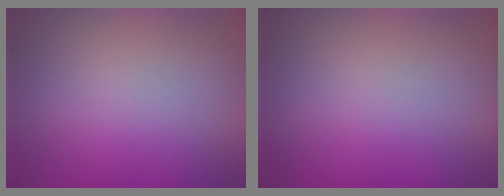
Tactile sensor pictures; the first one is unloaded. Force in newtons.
{"total": 0.0}